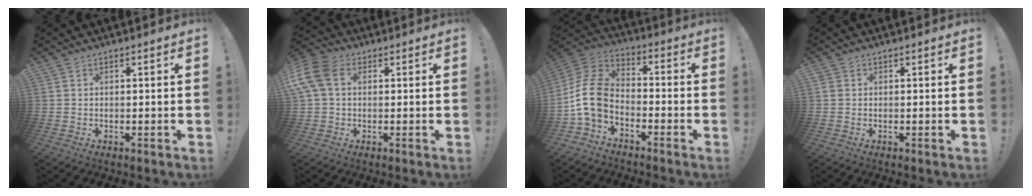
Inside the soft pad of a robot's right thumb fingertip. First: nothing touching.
{"total": 10.5, "force": [2.2, 7.0, 7.5], "torque": [-0.175, 0.007, 0.047]}
{"total": 12.8, "force": [-4.2, 8.9, 8.1], "torque": [-0.161, 0.027, -0.070]}
{"total": 1.3, "force": [0.4, 1.1, 0.5], "torque": [-0.015, 0.005, 0.009]}